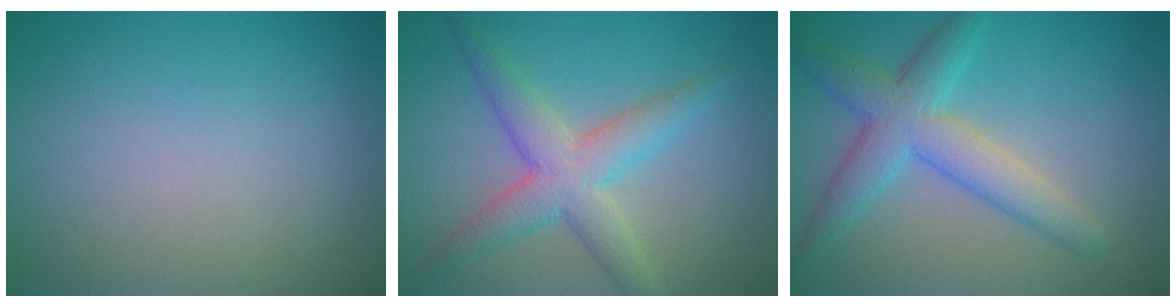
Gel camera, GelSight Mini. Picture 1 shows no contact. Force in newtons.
{"total": 5.0, "press": 5.0, "slide": 0.1}
{"total": 5.3, "press": 5.3, "slide": 0.2}